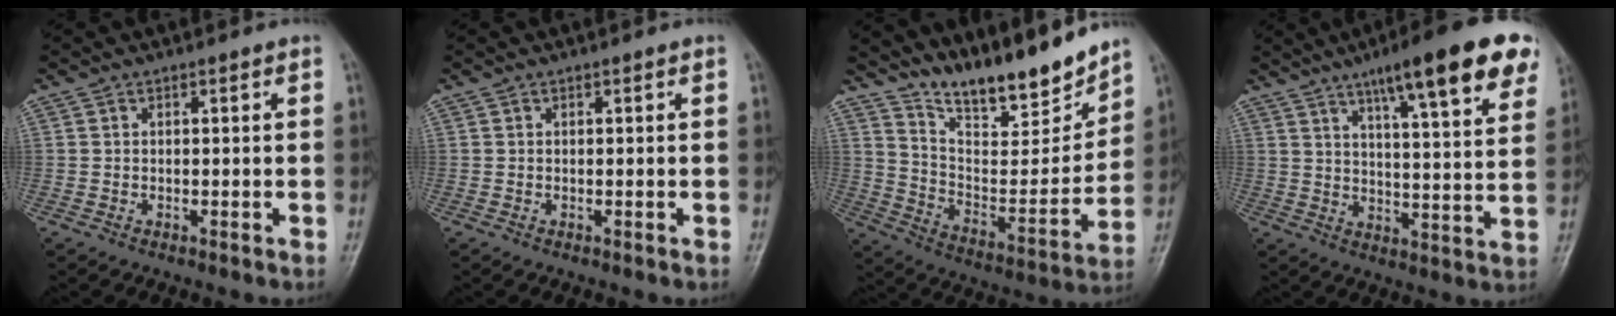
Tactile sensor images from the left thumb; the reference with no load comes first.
{"total": 0.0}
{"total": 18.6, "force": [15.9, 4.4, 8.6], "torque": [-0.097, -0.104, 0.270]}
{"total": 19.0, "force": [11.4, 3.7, 14.8], "torque": [-0.186, -0.031, 0.162]}